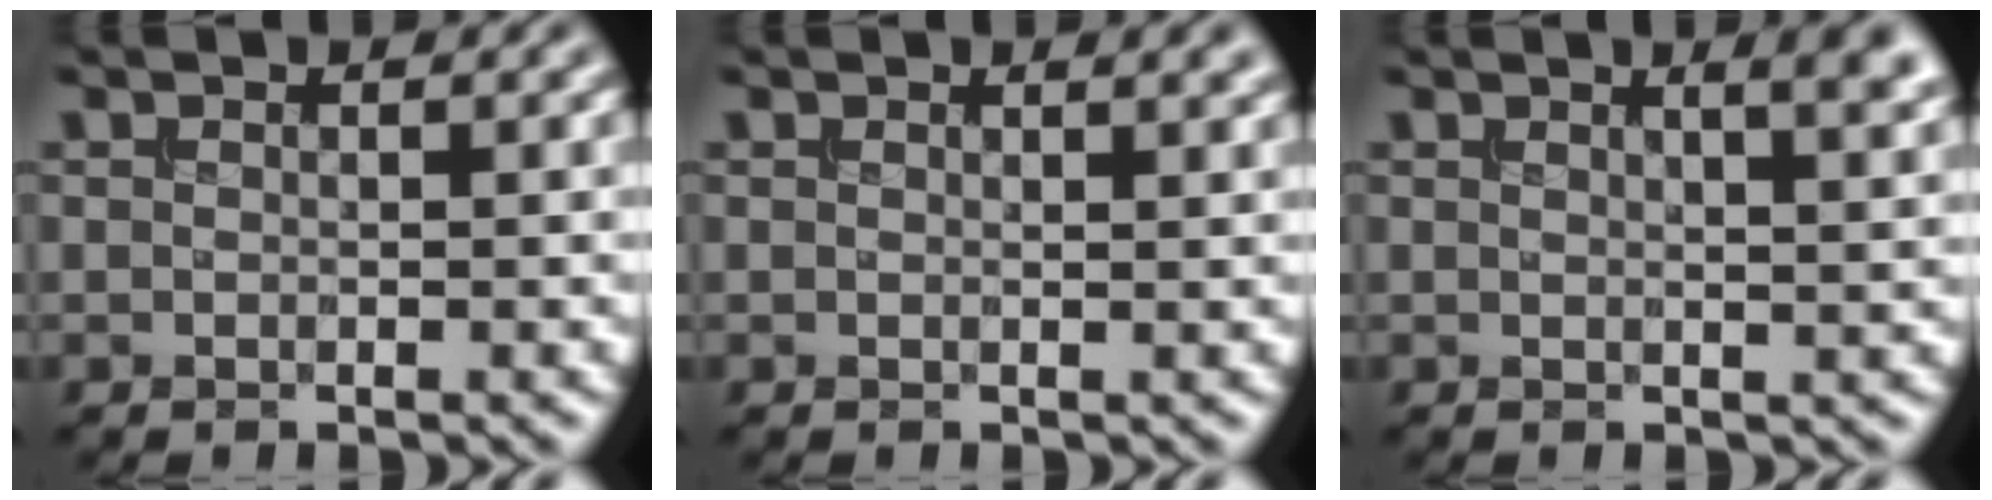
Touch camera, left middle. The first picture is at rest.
{"total": 1.9, "force": [1.3, 0.7, 1.1], "torque": [-0.007, 0.003, 0.009]}
{"total": 5.3, "force": [2.9, 2.1, 3.8], "torque": [-0.016, 0.028, 0.009]}